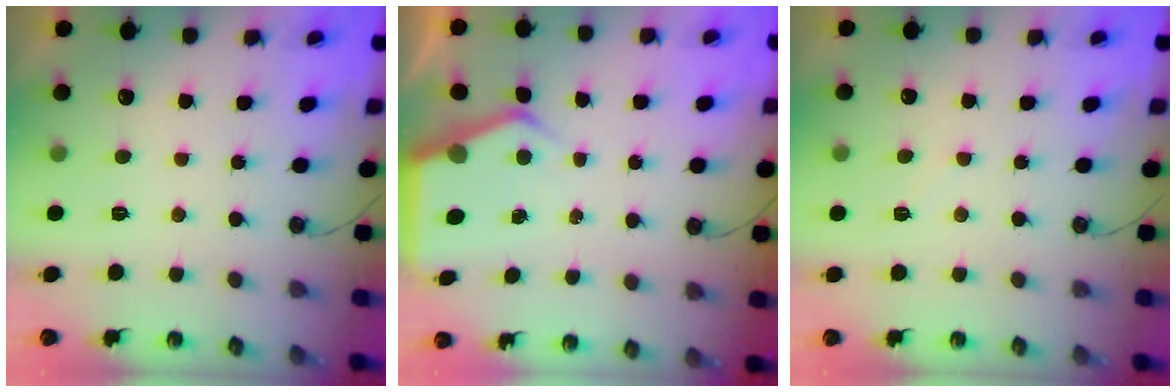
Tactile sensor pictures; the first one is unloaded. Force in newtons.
{"total": 4.3, "press": 4.2, "slide": 0.6}
{"total": 3.8, "press": 3.8, "slide": 0.6}